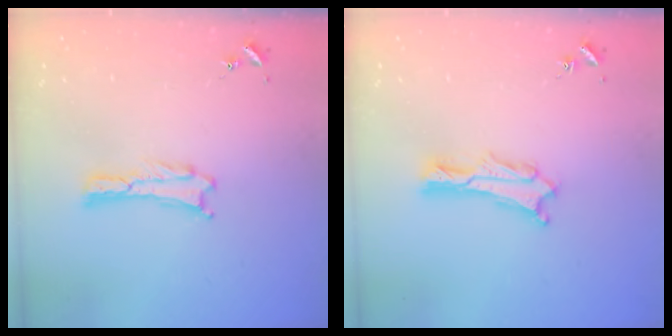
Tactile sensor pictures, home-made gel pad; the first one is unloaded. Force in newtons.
{"total": 1.5, "press": 1.4, "slide": 0.2}